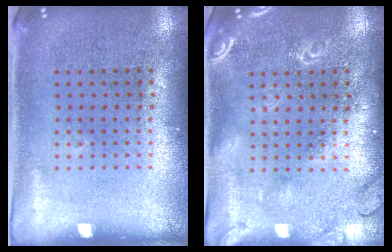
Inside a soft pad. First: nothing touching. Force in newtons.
{"total": 2.9, "press": 2.9, "slide": 0.4}